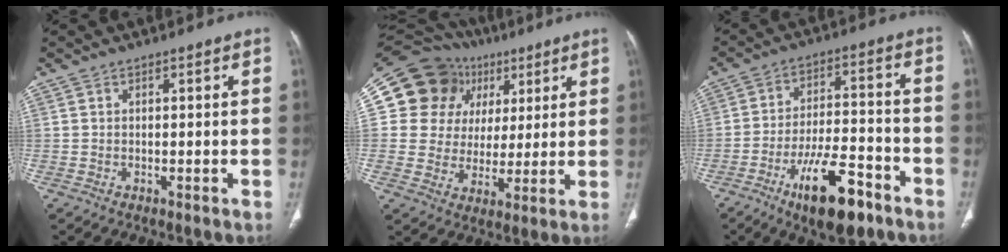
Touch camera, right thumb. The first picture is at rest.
{"total": 18.0, "force": [6.4, 15.8, 5.6], "torque": [-0.058, 0.033, 0.120]}
{"total": 14.6, "force": [-8.5, 5.3, 10.6], "torque": [-0.165, 0.051, -0.135]}